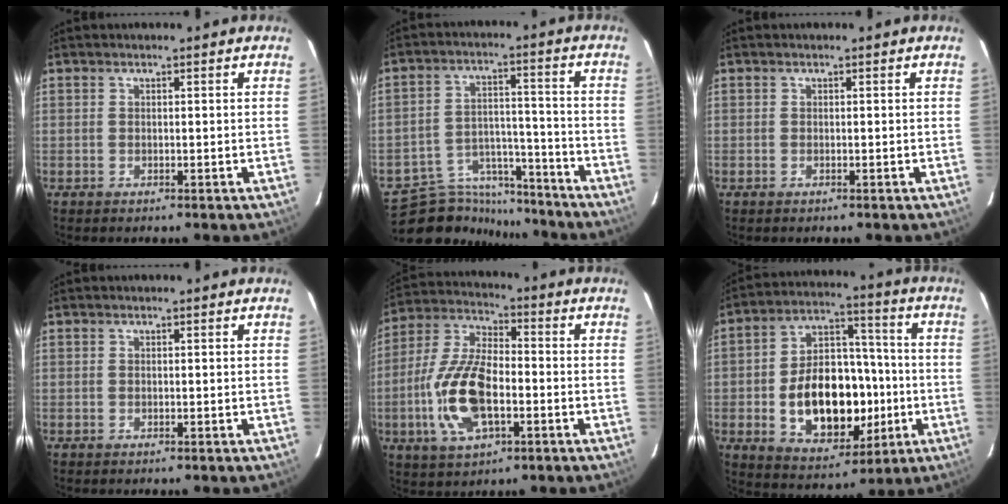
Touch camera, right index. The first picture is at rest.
{"total": 14.2, "force": [-13.2, 5.1, 1.3], "torque": [-0.043, 0.034, -0.205]}
{"total": 0.0}
{"total": 0.0}
{"total": 15.3, "force": [-3.9, 7.0, 13.0], "torque": [-0.282, 0.001, -0.072]}
{"total": 19.3, "force": [-3.8, 12.2, 14.4], "torque": [-0.269, 0.028, -0.039]}